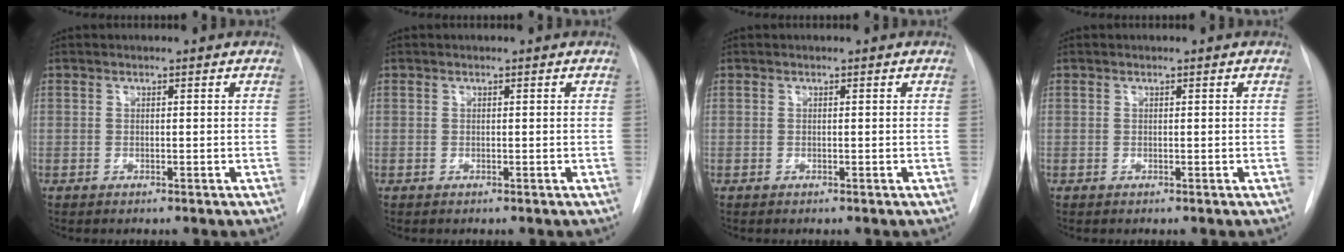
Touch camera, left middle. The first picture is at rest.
{"total": 0.0}
{"total": 0.0}
{"total": 0.0}